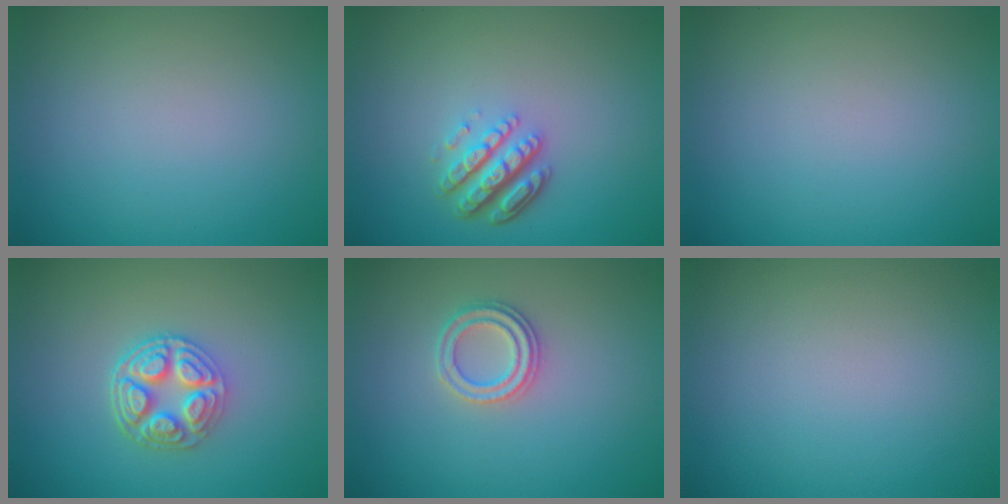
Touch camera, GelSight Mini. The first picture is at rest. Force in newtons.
{"total": 4.5, "press": 3.3, "slide": 3.1}
{"total": 0.0}
{"total": 4.7, "press": 3.7, "slide": 2.8}
{"total": 2.2, "press": 2.1, "slide": 0.6}
{"total": 0.0}